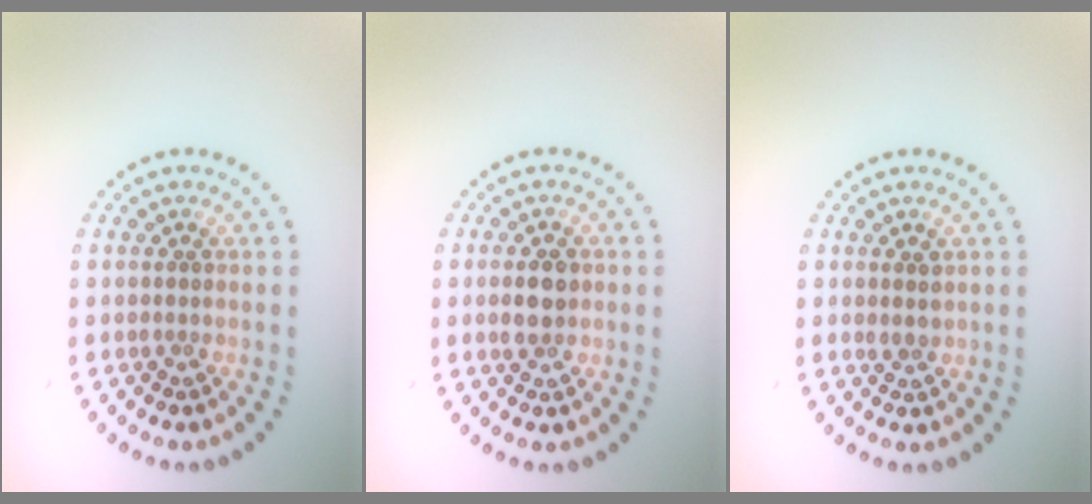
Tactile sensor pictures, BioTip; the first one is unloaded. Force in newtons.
{"total": 2.8, "press": 2.8, "slide": 0.2}
{"total": 1.2, "press": 1.1, "slide": 0.3}